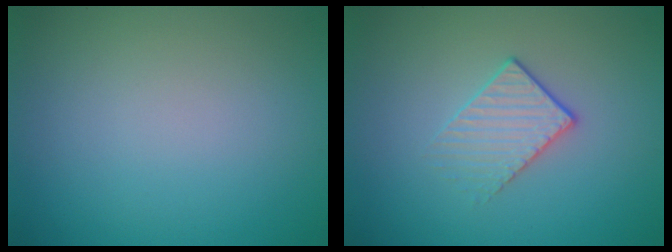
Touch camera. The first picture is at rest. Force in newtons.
{"total": 1.8, "press": 1.4, "slide": 1.1}